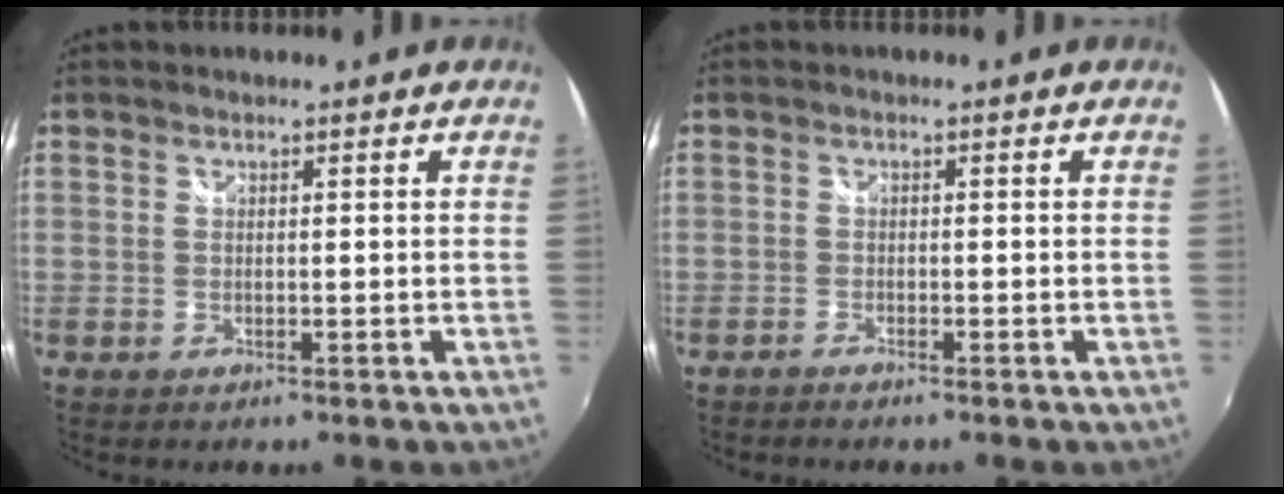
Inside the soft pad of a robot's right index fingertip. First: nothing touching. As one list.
[{"total": 1.5, "force": [-1.3, 0.2, 0.5], "torque": [-0.021, -0.006, -0.028]}]